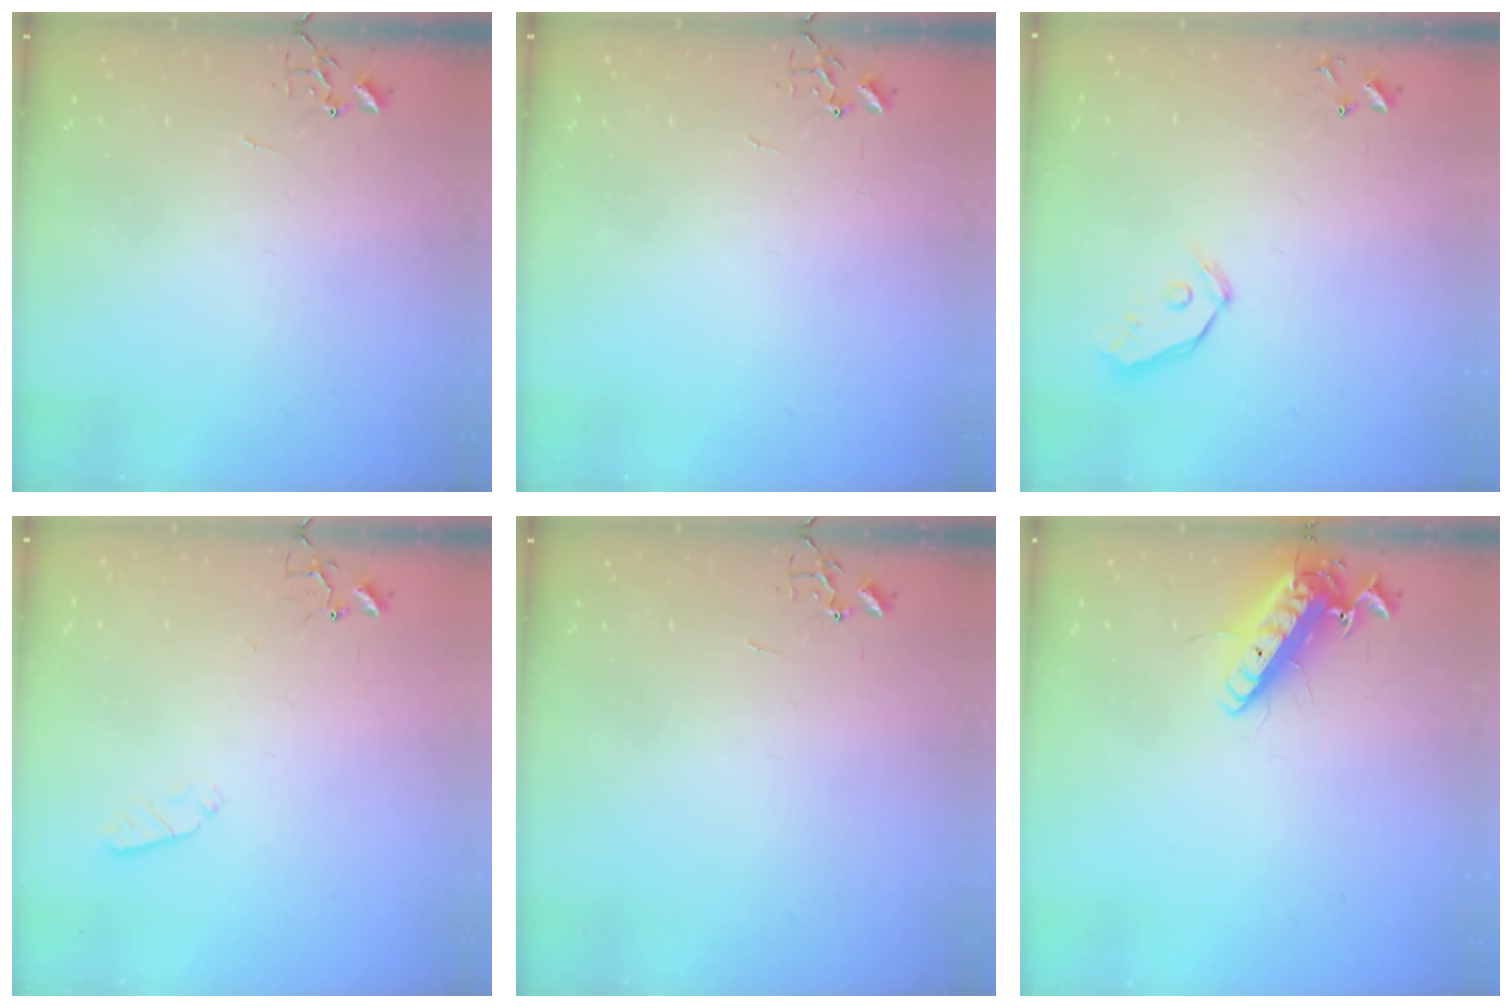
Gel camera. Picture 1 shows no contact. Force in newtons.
{"total": 0.0}
{"total": 4.8, "press": 4.8, "slide": 0.5}
{"total": 2.9, "press": 2.8, "slide": 0.5}
{"total": 0.0}
{"total": 14.1, "press": 13.9, "slide": 2.6}